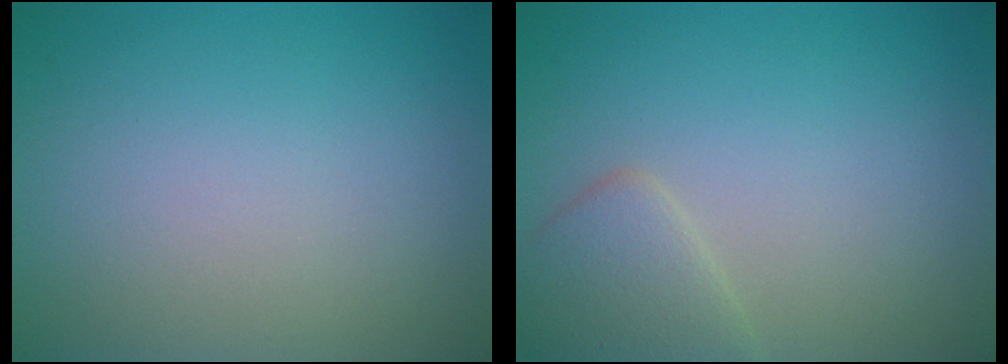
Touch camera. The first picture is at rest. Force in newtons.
{"total": 2.5, "press": 2.5, "slide": 0.2}